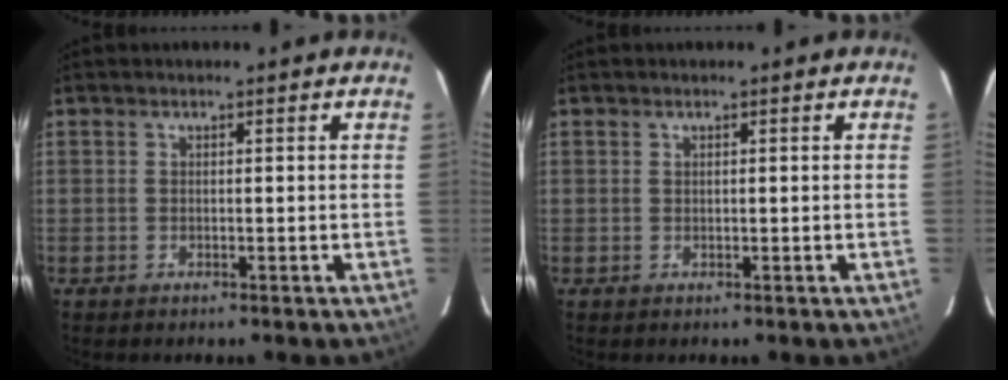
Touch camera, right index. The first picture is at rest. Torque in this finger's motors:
{"motor_torque": [-0.08, 0.05, -0.02, 0.00]}